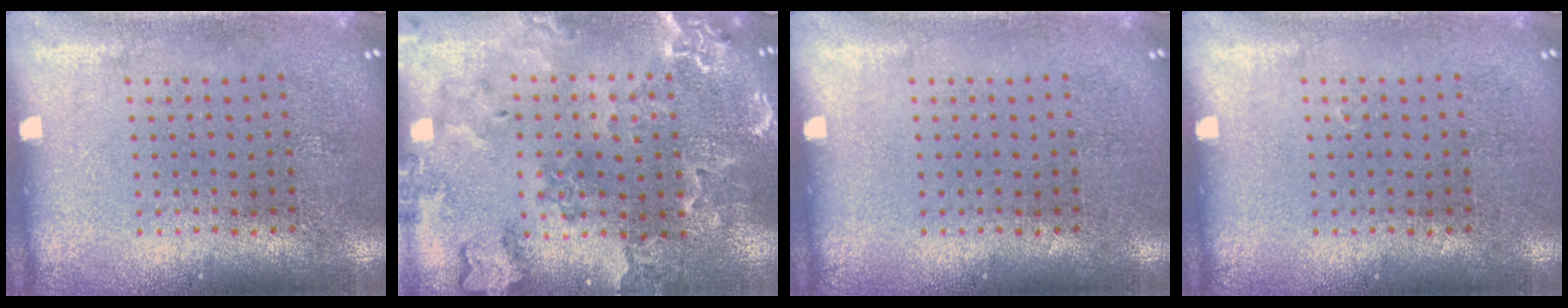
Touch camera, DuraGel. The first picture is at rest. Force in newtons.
{"total": 1.9, "press": 1.9, "slide": 0.3}
{"total": 0.0}
{"total": 0.0}